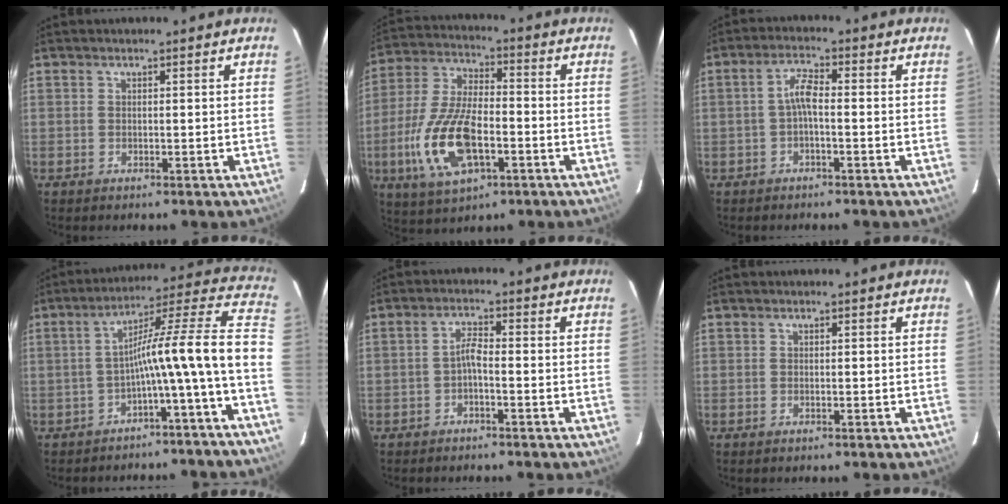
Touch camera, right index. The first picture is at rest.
{"total": 16.4, "force": [-5.2, 7.3, 13.8], "torque": [-0.299, -0.008, -0.094]}
{"total": 3.3, "force": [-0.9, 0.8, 3.1], "torque": [-0.065, 0.012, -0.020]}
{"total": 14.7, "force": [-4.9, -1.2, 13.8], "torque": [-0.174, 0.018, -0.087]}
{"total": 2.3, "force": [-1.3, 0.4, 1.8], "torque": [-0.040, 0.009, -0.027]}
{"total": 0.0}